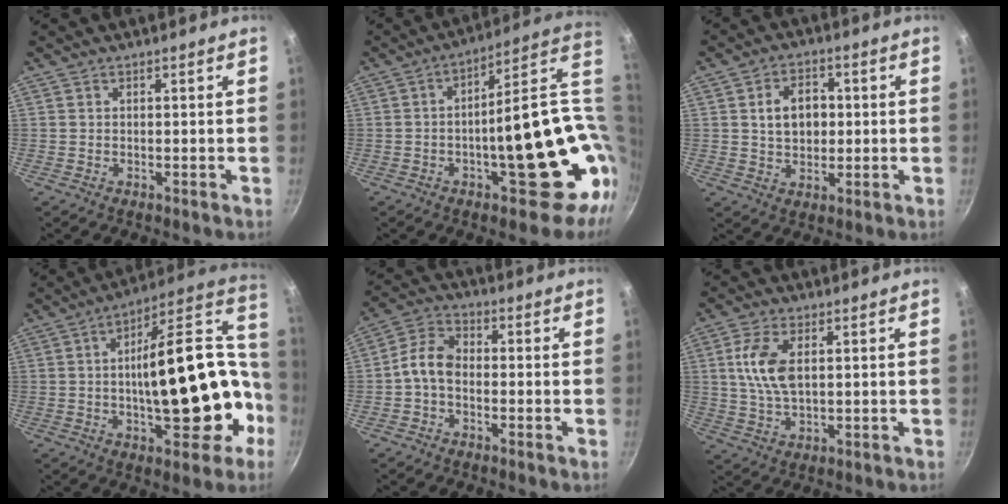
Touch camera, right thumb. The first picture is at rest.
{"total": 25.1, "force": [-0.7, 9.5, 23.2], "torque": [-0.269, 0.001, 0.004]}
{"total": 8.0, "force": [0.9, 5.8, 5.4], "torque": [-0.067, 0.008, 0.014]}
{"total": 26.6, "force": [-2.9, 12.7, 23.2], "torque": [-0.309, 0.051, -0.033]}
{"total": 6.4, "force": [-1.4, 4.1, 4.8], "torque": [-0.092, 0.031, -0.041]}
{"total": 8.6, "force": [1.8, 4.4, 7.2], "torque": [-0.141, 0.000, 0.035]}